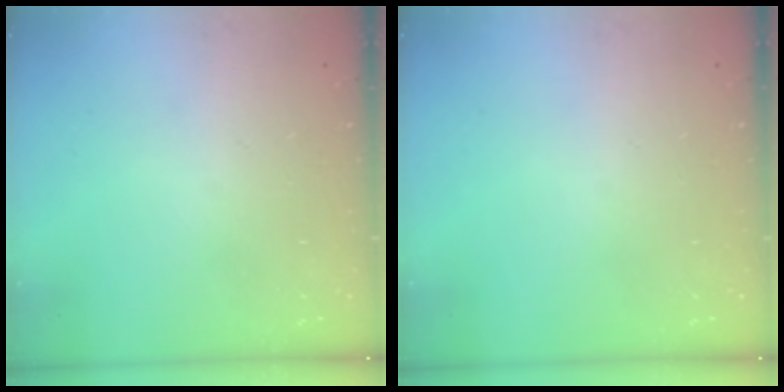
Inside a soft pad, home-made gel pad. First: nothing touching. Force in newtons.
{"total": 0.0}